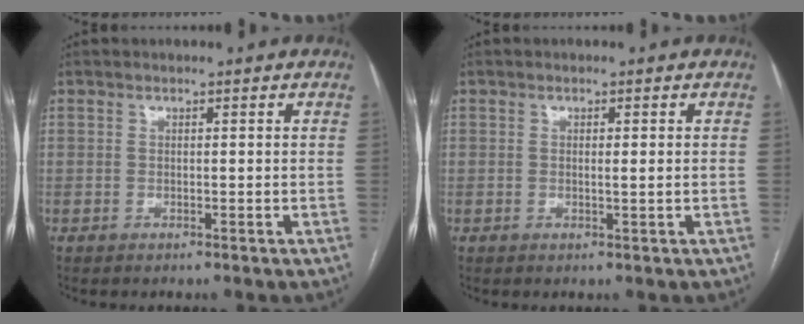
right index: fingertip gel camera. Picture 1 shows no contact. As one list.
[{"total": 1.3, "force": [0.0, -0.1, 1.3], "torque": [-0.024, -0.002, 0.000]}]